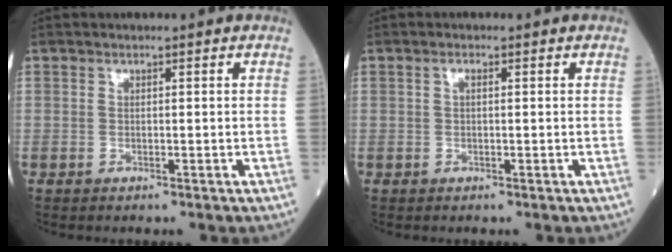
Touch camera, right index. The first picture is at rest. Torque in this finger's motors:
{"motor_torque": [0.05, 0.24, -0.05, 0.00]}